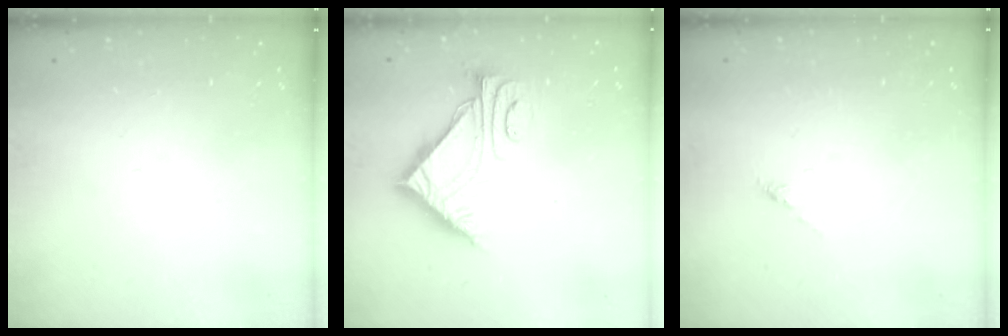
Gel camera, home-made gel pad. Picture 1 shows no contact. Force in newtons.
{"total": 7.7, "press": 7.7, "slide": 0.4}
{"total": 0.0}